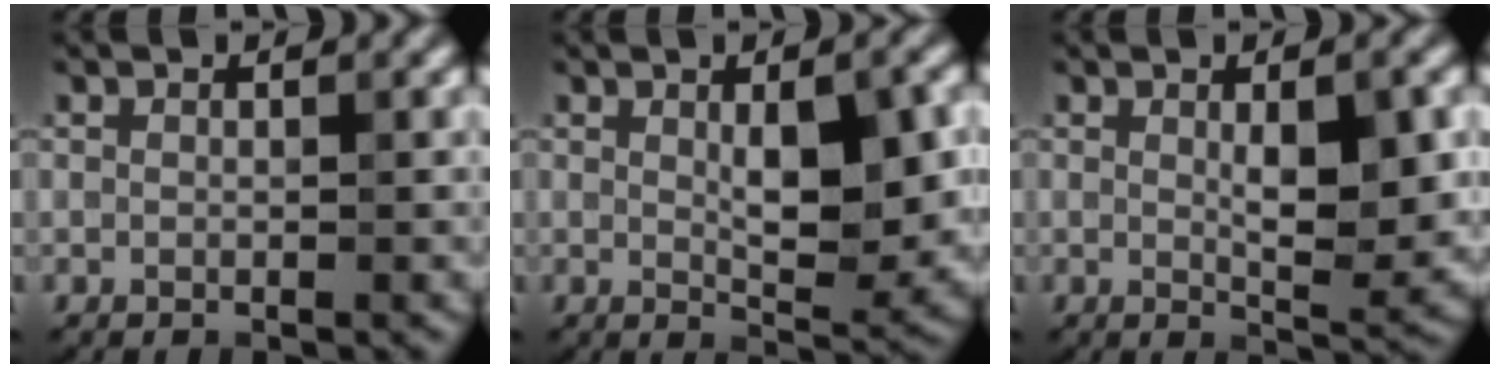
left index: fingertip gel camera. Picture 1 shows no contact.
{"total": 5.7, "force": [0.8, 2.0, 5.3], "torque": [-0.082, -0.004, 0.018]}
{"total": 5.0, "force": [0.6, 1.5, 4.8], "torque": [-0.076, -0.005, 0.014]}